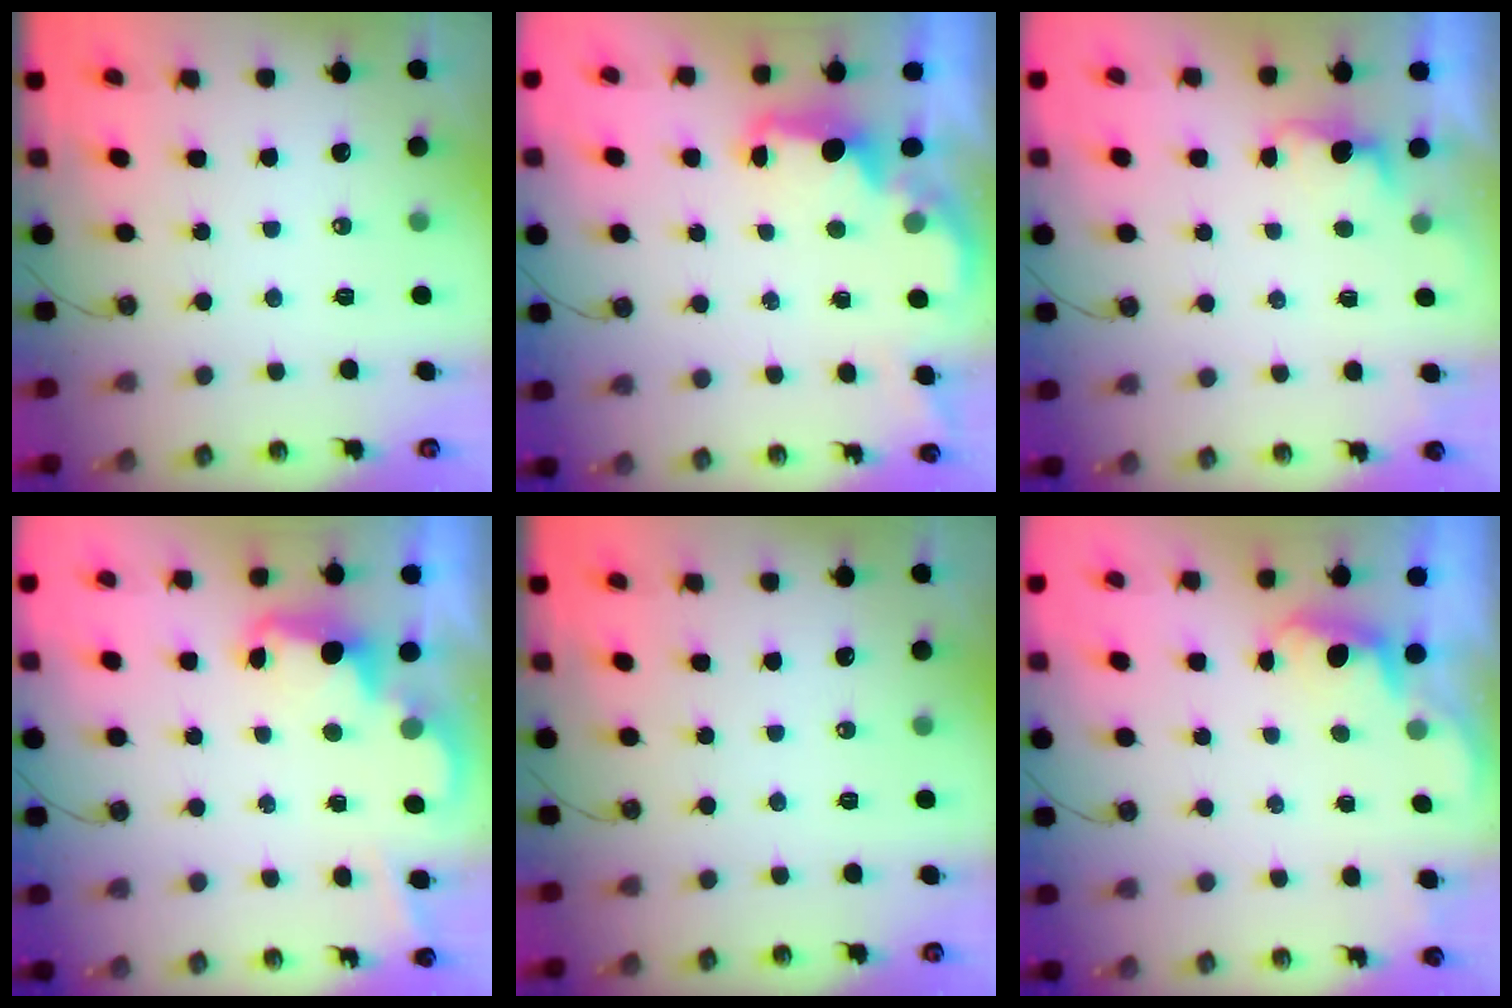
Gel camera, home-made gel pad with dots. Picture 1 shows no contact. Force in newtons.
{"total": 2.1, "press": 2.0, "slide": 0.8}
{"total": 1.2, "press": 0.9, "slide": 0.7}
{"total": 2.4, "press": 2.3, "slide": 0.5}
{"total": 0.0}
{"total": 0.8, "press": 0.4, "slide": 0.7}